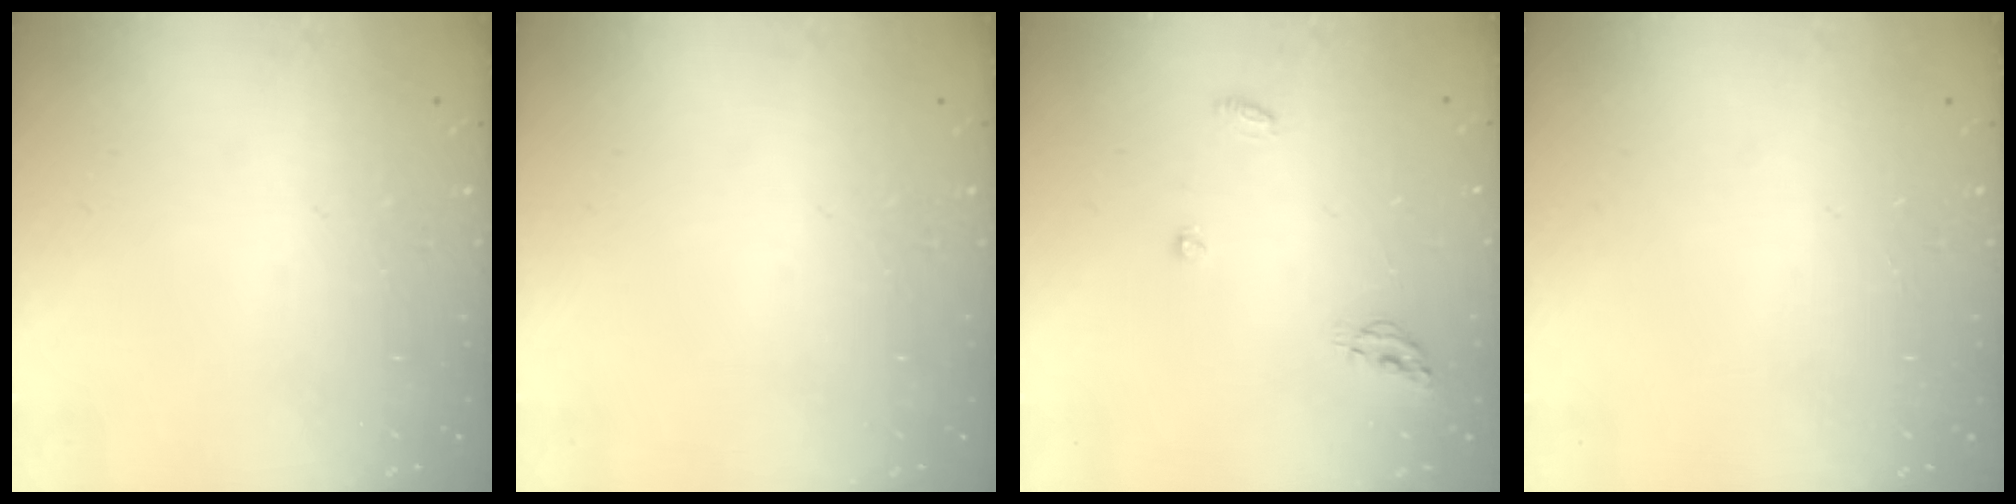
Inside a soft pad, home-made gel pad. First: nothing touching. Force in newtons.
{"total": 0.0}
{"total": 4.9, "press": 4.8, "slide": 0.4}
{"total": 0.0}